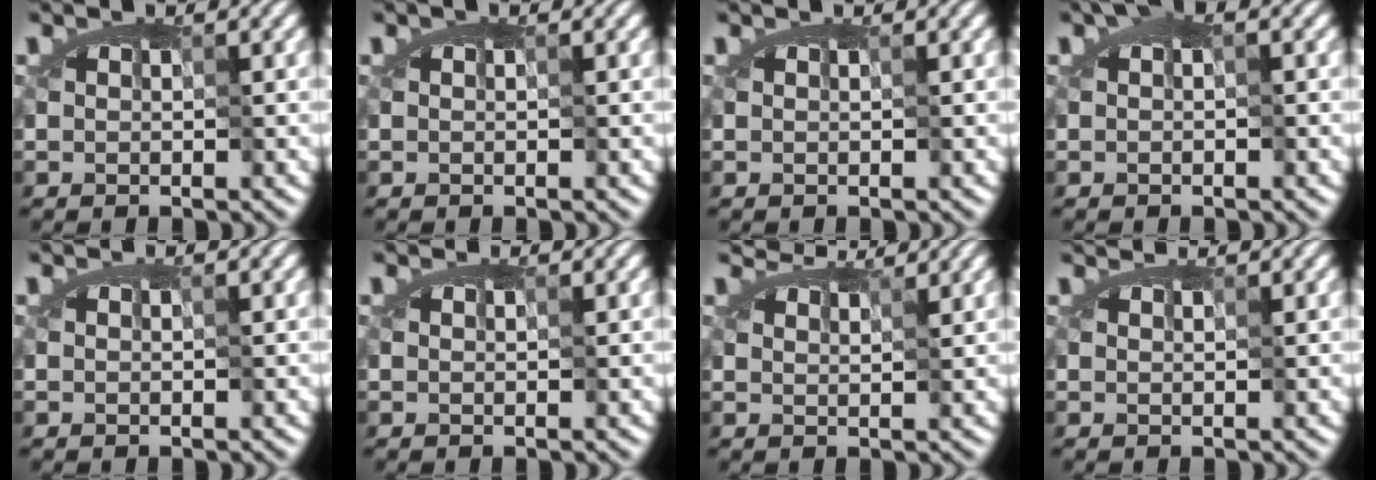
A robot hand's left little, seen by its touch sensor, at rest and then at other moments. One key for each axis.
{"total": 0.0}
{"total": 0.0}
{"total": 1.6, "fx": 0.3, "fy": 0.6, "fz": 1.5, "tx": -0.037, "ty": 0.008, "tz": 0.005}
{"total": 0.0}
{"total": 0.5, "fx": 0.5, "fy": 0.1, "fz": -0.2, "tx": -0.002, "ty": -0.007, "tz": 0.017}
{"total": 3.0, "fx": 2.9, "fy": 0.4, "fz": 0.6, "tx": -0.031, "ty": 0.000, "tz": 0.050}
{"total": 1.3, "fx": 1.2, "fy": 0.2, "fz": 0.2, "tx": -0.015, "ty": 0.000, "tz": 0.027}